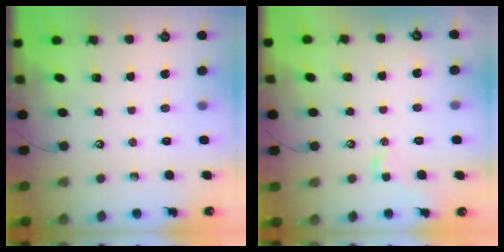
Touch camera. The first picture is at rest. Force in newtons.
{"total": 0.6, "press": 0.5, "slide": 0.3}